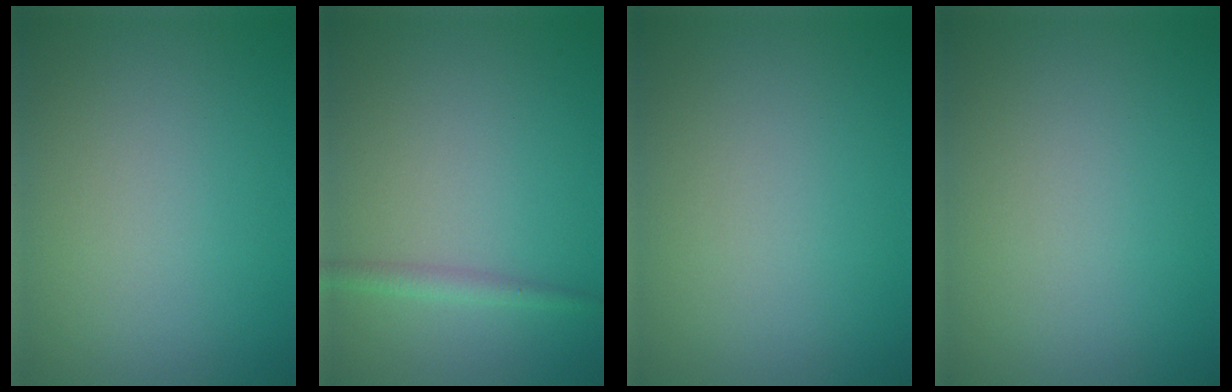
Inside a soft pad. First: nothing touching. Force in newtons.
{"total": 1.4, "press": 1.4, "slide": 0.1}
{"total": 0.0}
{"total": 0.0}